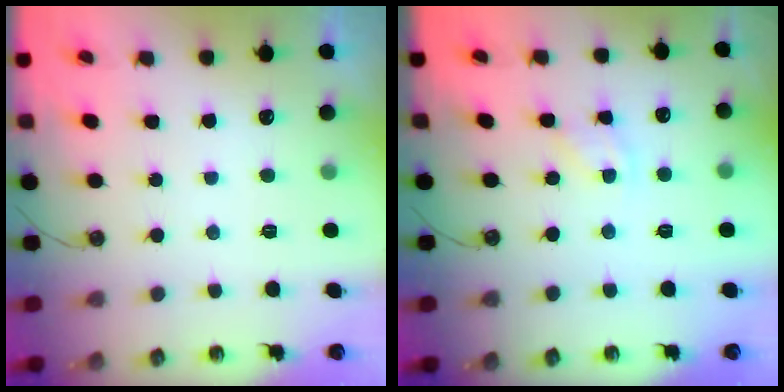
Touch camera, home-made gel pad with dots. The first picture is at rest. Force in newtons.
{"total": 3.0, "press": 3.0, "slide": 0.4}